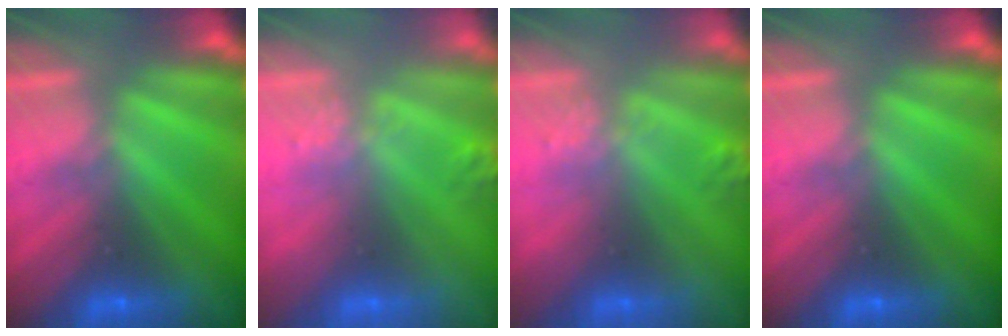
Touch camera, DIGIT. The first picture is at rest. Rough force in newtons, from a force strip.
{"total": 2.7}
{"total": 2.7}
{"total": 0.0}